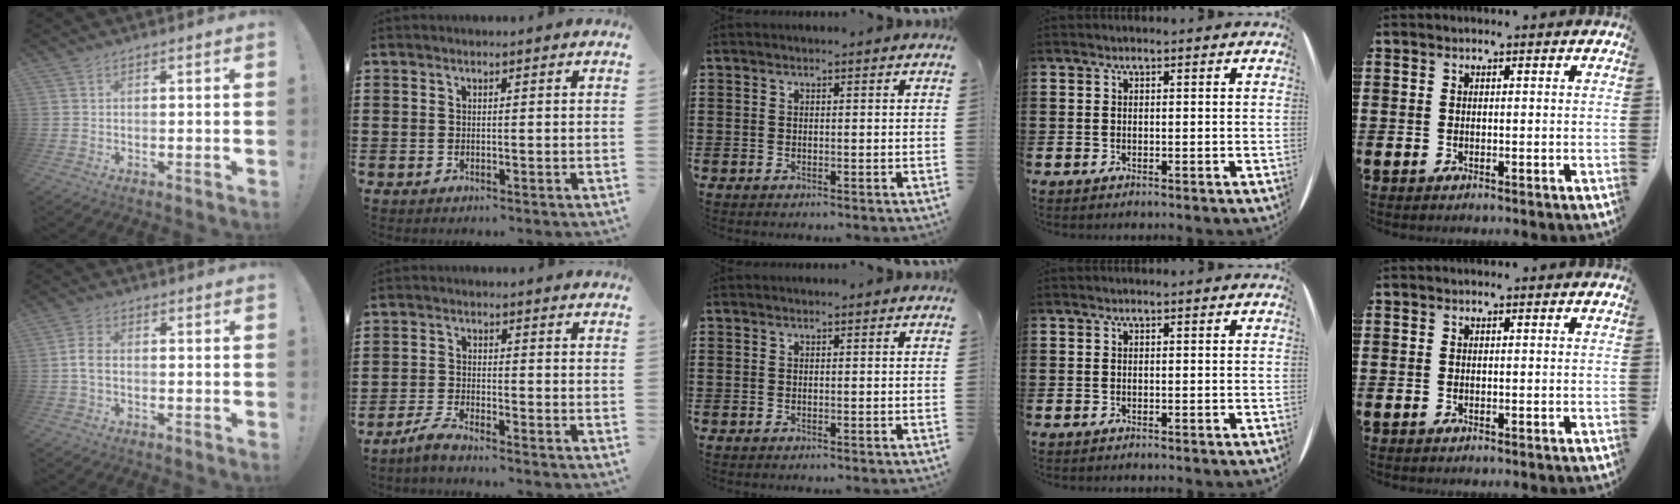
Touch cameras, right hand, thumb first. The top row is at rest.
{"thumb": {"total": 4.8, "force": [-0.6, 3.0, 3.7], "torque": [-0.083, 0.012, -0.010]}, "index": {"total": 2.8, "force": [-2.6, -0.1, 1.0], "torque": [-0.036, 0.000, -0.055]}}